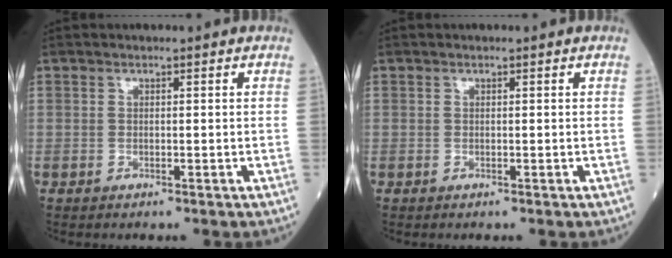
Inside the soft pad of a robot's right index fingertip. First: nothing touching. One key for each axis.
{"total": 0.0}